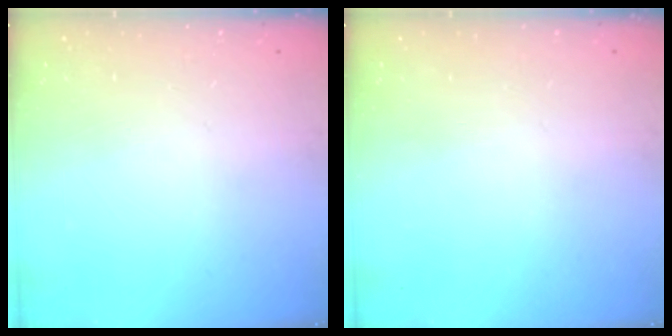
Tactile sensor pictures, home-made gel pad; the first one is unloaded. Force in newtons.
{"total": 0.0}